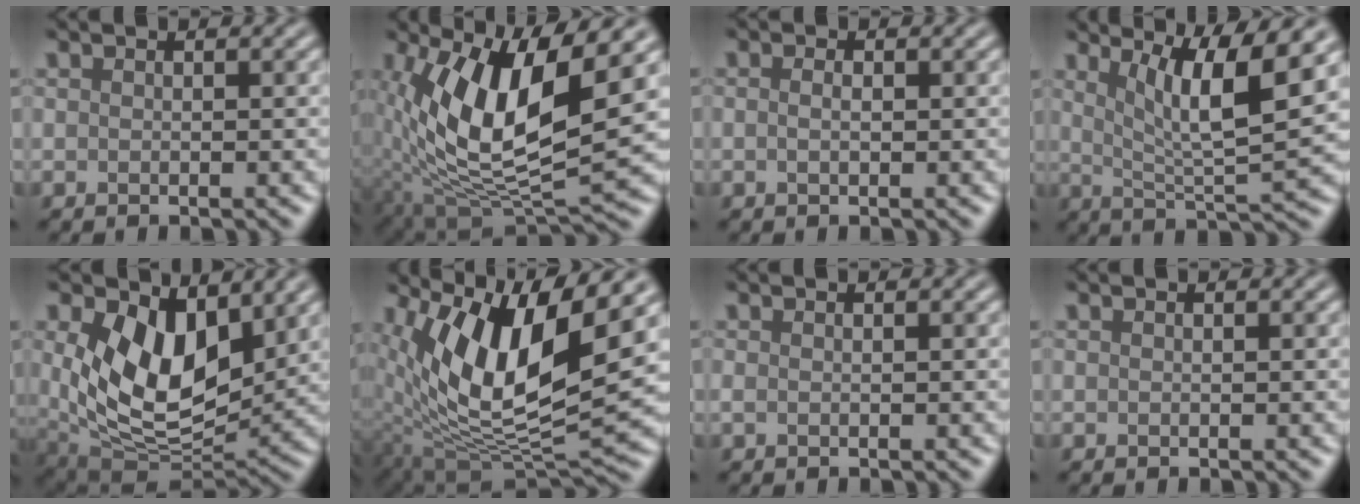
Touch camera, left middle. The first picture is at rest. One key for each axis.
{"total": 12.0, "fx": 2.8, "fy": 4.5, "fz": 10.8, "tx": -0.211, "ty": -0.004, "tz": 0.054}
{"total": 0.6, "fx": 0.2, "fy": 0.3, "fz": 0.5, "tx": -0.007, "ty": -0.005, "tz": -0.001}
{"total": 7.7, "fx": 3.4, "fy": 1.4, "fz": 6.8, "tx": -0.110, "ty": -0.002, "tz": 0.063}
{"total": 9.9, "fx": 2.8, "fy": 5.9, "fz": 7.5, "tx": -0.148, "ty": -0.024, "tz": 0.059}
{"total": 12.8, "fx": 4.7, "fy": 5.0, "fz": 10.9, "tx": -0.200, "ty": 0.003, "tz": 0.087}
{"total": 0.0}
{"total": 0.0}